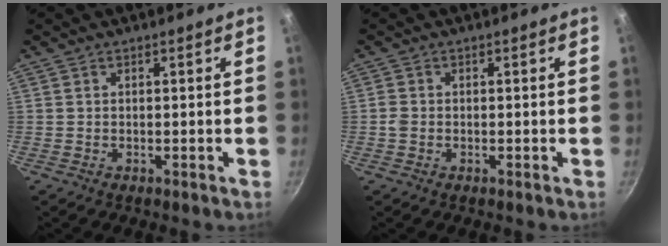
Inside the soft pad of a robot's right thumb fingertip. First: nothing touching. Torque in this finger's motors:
{"motor_torque": [0.07, 0.35, 0.58, 0.17, -0.02]}